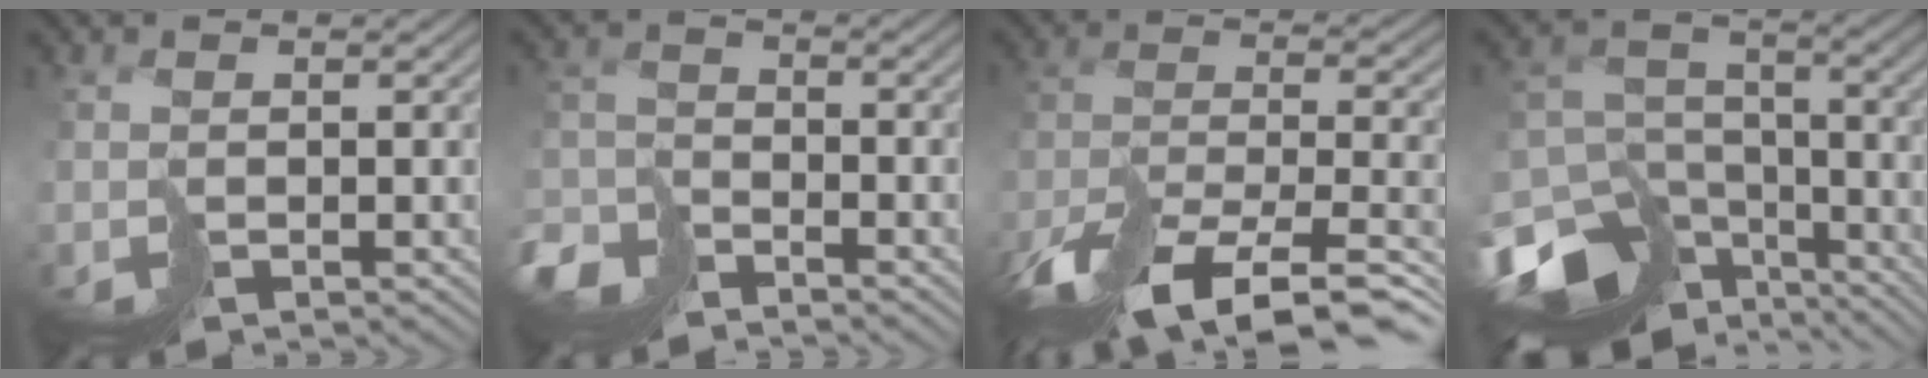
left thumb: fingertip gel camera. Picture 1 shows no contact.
{"total": 6.9, "force": [-5.6, 3.0, 2.9], "torque": [-0.067, -0.007, -0.126]}
{"total": 15.8, "force": [-11.8, 4.8, 9.4], "torque": [-0.211, -0.037, -0.178]}
{"total": 16.5, "force": [-11.2, 9.8, 6.9], "torque": [-0.193, -0.037, -0.155]}